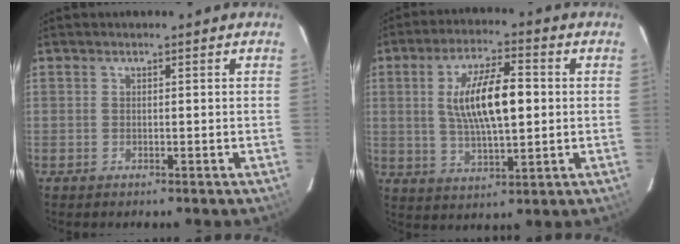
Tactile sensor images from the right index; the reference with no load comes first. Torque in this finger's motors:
{"motor_torque": [0.81, -0.24, 0.78, 0.14]}